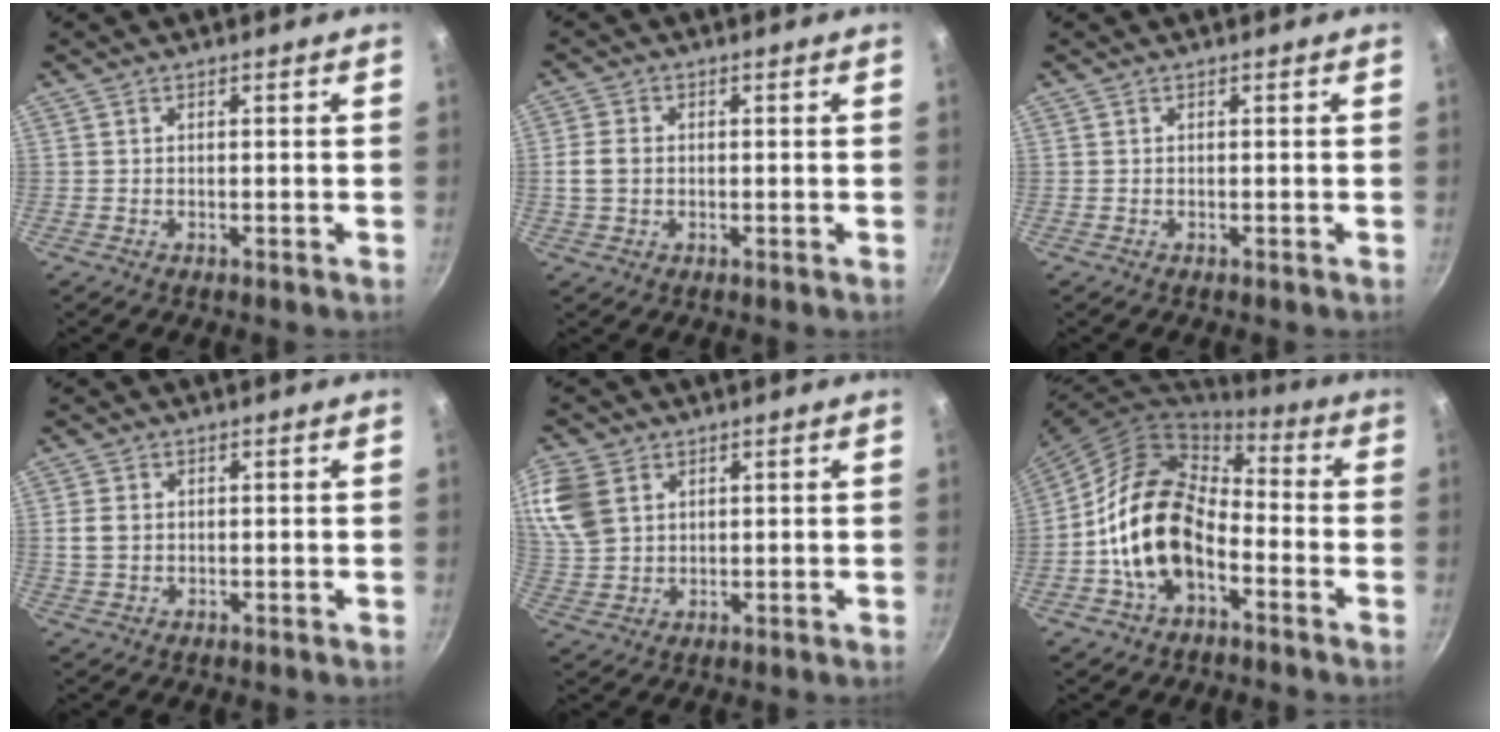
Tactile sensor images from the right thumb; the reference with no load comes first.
{"total": 4.0, "force": [-0.1, 3.1, 2.5], "torque": [-0.041, 0.007, -0.003]}
{"total": 0.0}
{"total": 3.3, "force": [0.3, 2.6, 2.0], "torque": [-0.032, 0.002, 0.007]}
{"total": 11.8, "force": [4.4, 8.8, 6.4], "torque": [-0.137, -0.005, 0.092]}
{"total": 17.2, "force": [-4.7, 11.4, 12.1], "torque": [-0.197, 0.050, -0.098]}